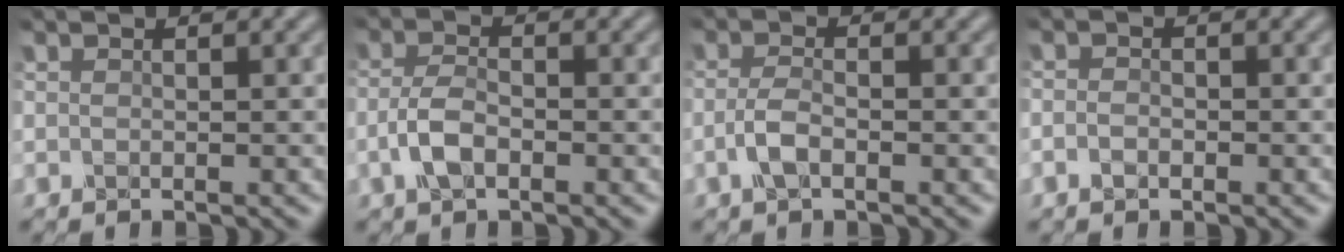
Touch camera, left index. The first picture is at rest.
{"total": 2.7, "force": [-1.3, 1.0, 2.2], "torque": [-0.052, 0.005, -0.029]}
{"total": 2.0, "force": [-0.9, 0.4, 1.7], "torque": [-0.044, 0.005, -0.020]}
{"total": 1.0, "force": [-0.7, 0.4, 0.5], "torque": [-0.013, 0.003, -0.018]}